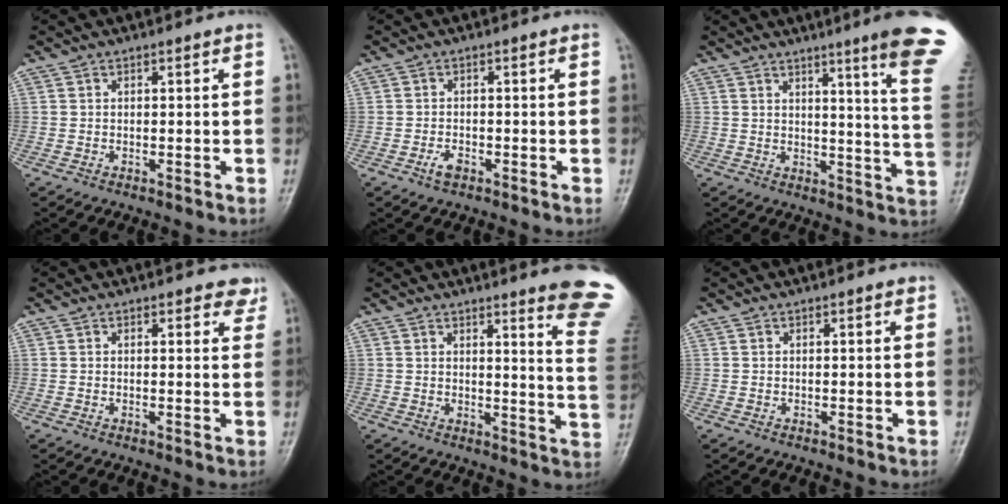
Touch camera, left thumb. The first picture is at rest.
{"total": 2.2, "force": [-1.2, 1.1, 1.4], "torque": [-0.030, 0.006, -0.023]}
{"total": 16.4, "force": [10.4, 0.0, 12.7], "torque": [-0.140, -0.072, 0.115]}
{"total": 3.1, "force": [2.4, 1.5, 1.4], "torque": [0.009, -0.009, 0.021]}
{"total": 12.7, "force": [9.9, 0.2, 7.9], "torque": [-0.074, -0.091, 0.101]}
{"total": 0.8, "force": [0.5, 0.2, 0.6], "torque": [-0.008, -0.001, 0.005]}